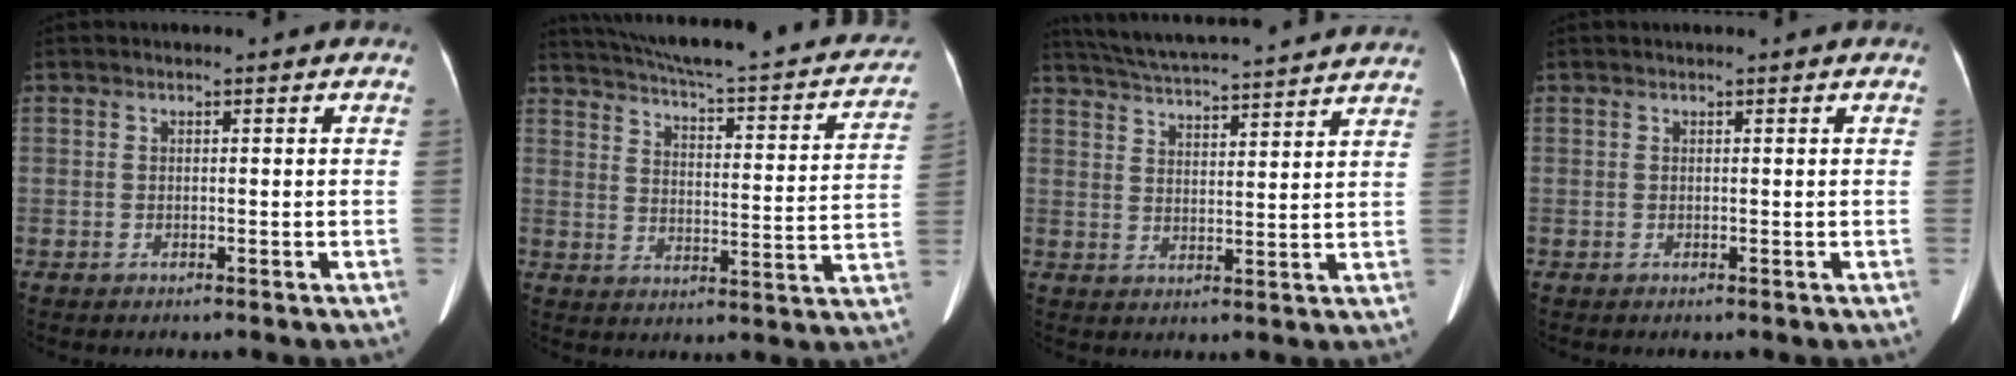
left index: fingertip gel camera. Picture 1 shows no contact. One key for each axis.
{"total": 27.1, "fx": 23.4, "fy": 4.9, "fz": 12.7, "tx": -0.201, "ty": -0.030, "tz": 0.289}
{"total": 21.3, "fx": 19.5, "fy": 1.5, "fz": 8.2, "tx": -0.142, "ty": 0.023, "tz": 0.271}
{"total": 1.4, "fx": 1.3, "fy": -0.1, "fz": 0.6, "tx": -0.007, "ty": 0.021, "tz": 0.023}